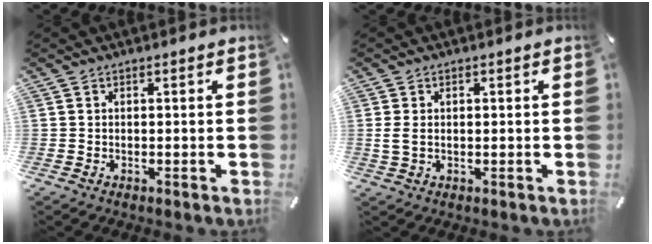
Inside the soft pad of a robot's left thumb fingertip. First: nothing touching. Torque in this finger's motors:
{"motor_torque": [0.42, 0.29, 0.24, -0.20, 0.13]}